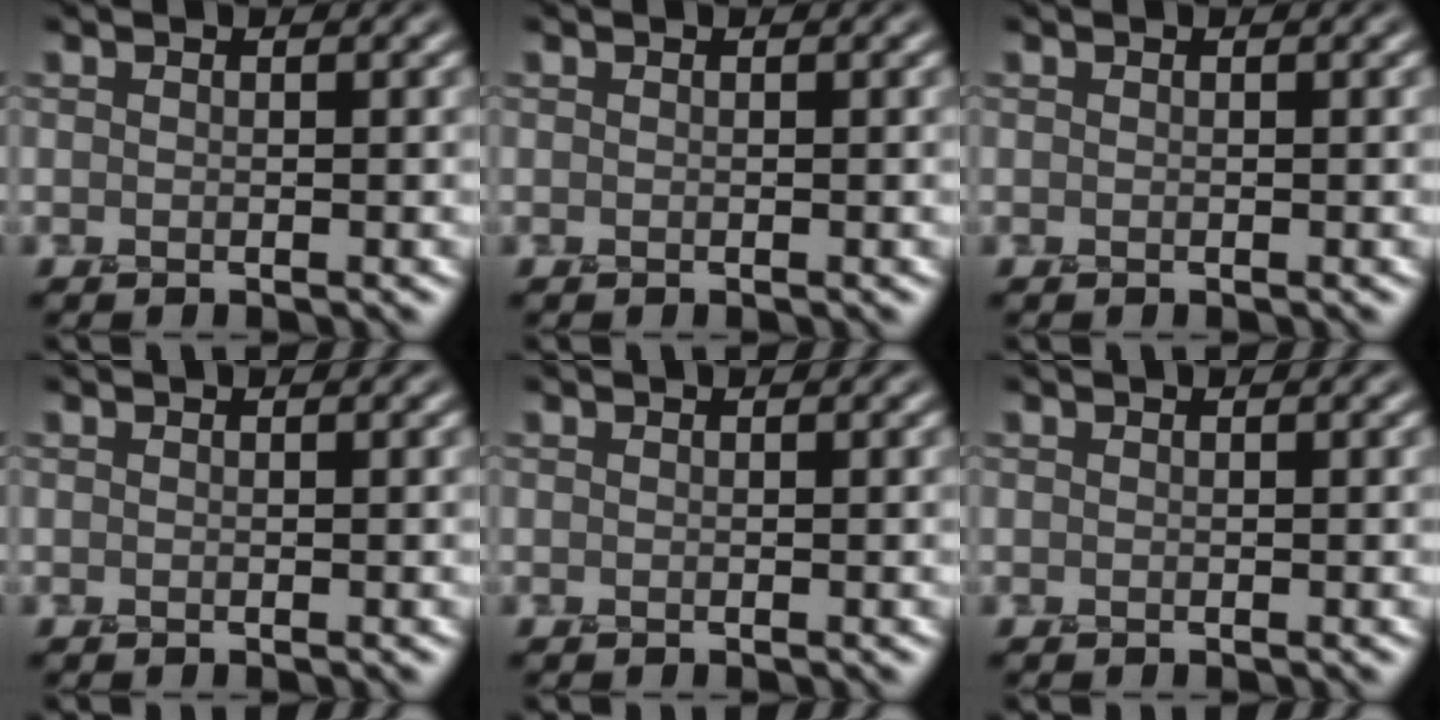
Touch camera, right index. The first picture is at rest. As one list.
[{"total": 0.0}, {"total": 0.0}, {"total": 0.0}, {"total": 0.0}, {"total": 0.0}]